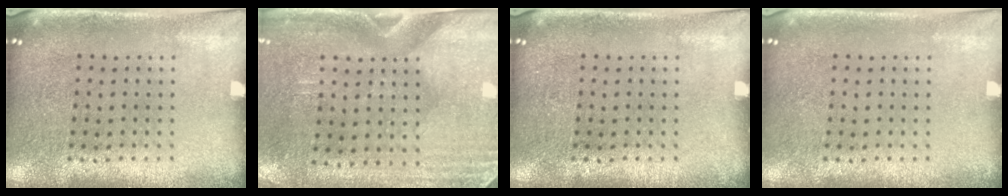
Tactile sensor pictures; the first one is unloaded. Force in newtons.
{"total": 2.9, "press": 2.5, "slide": 1.5}
{"total": 0.0}
{"total": 0.0}